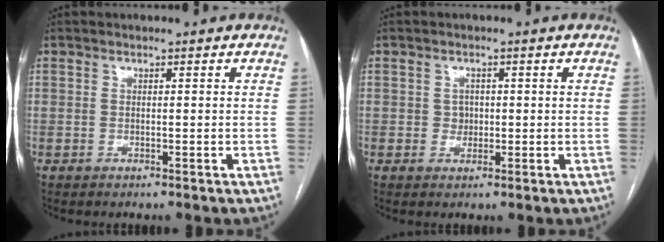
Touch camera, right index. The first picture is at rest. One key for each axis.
{"total": 1.8, "fx": 0.0, "fy": 1.6, "fz": 0.7, "tx": -0.009, "ty": 0.003, "tz": 0.002}